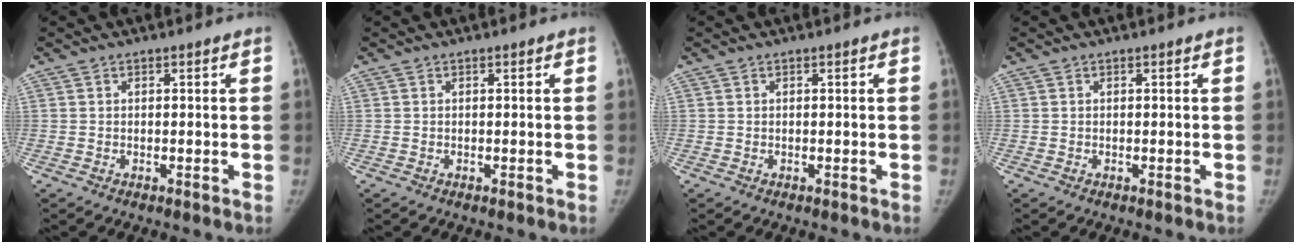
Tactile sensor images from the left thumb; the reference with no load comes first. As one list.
[{"total": 0.0}, {"total": 0.0}, {"total": 0.0}]